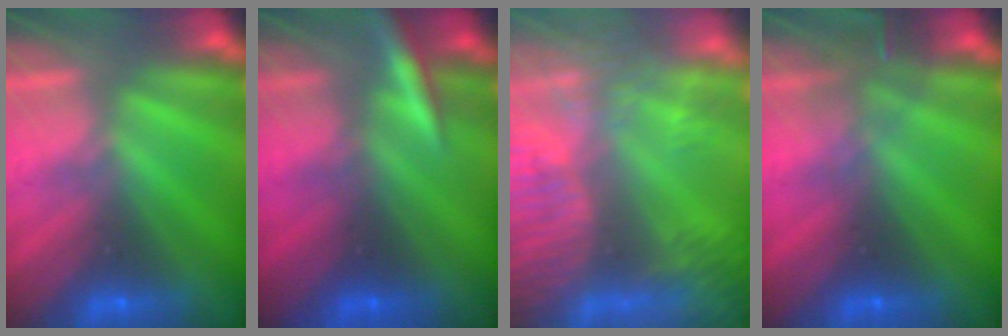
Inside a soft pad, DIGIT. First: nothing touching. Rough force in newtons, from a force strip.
{"total": 2.9}
{"total": 6.7}
{"total": 3.0}